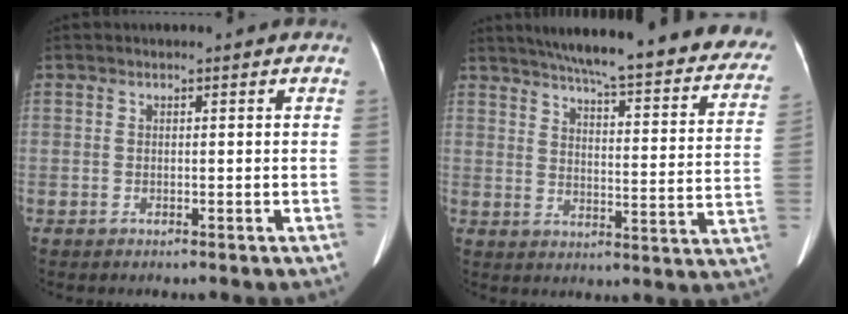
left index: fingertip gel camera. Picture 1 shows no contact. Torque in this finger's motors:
{"motor_torque": [0.84, -1.30, 0.05, 0.05]}